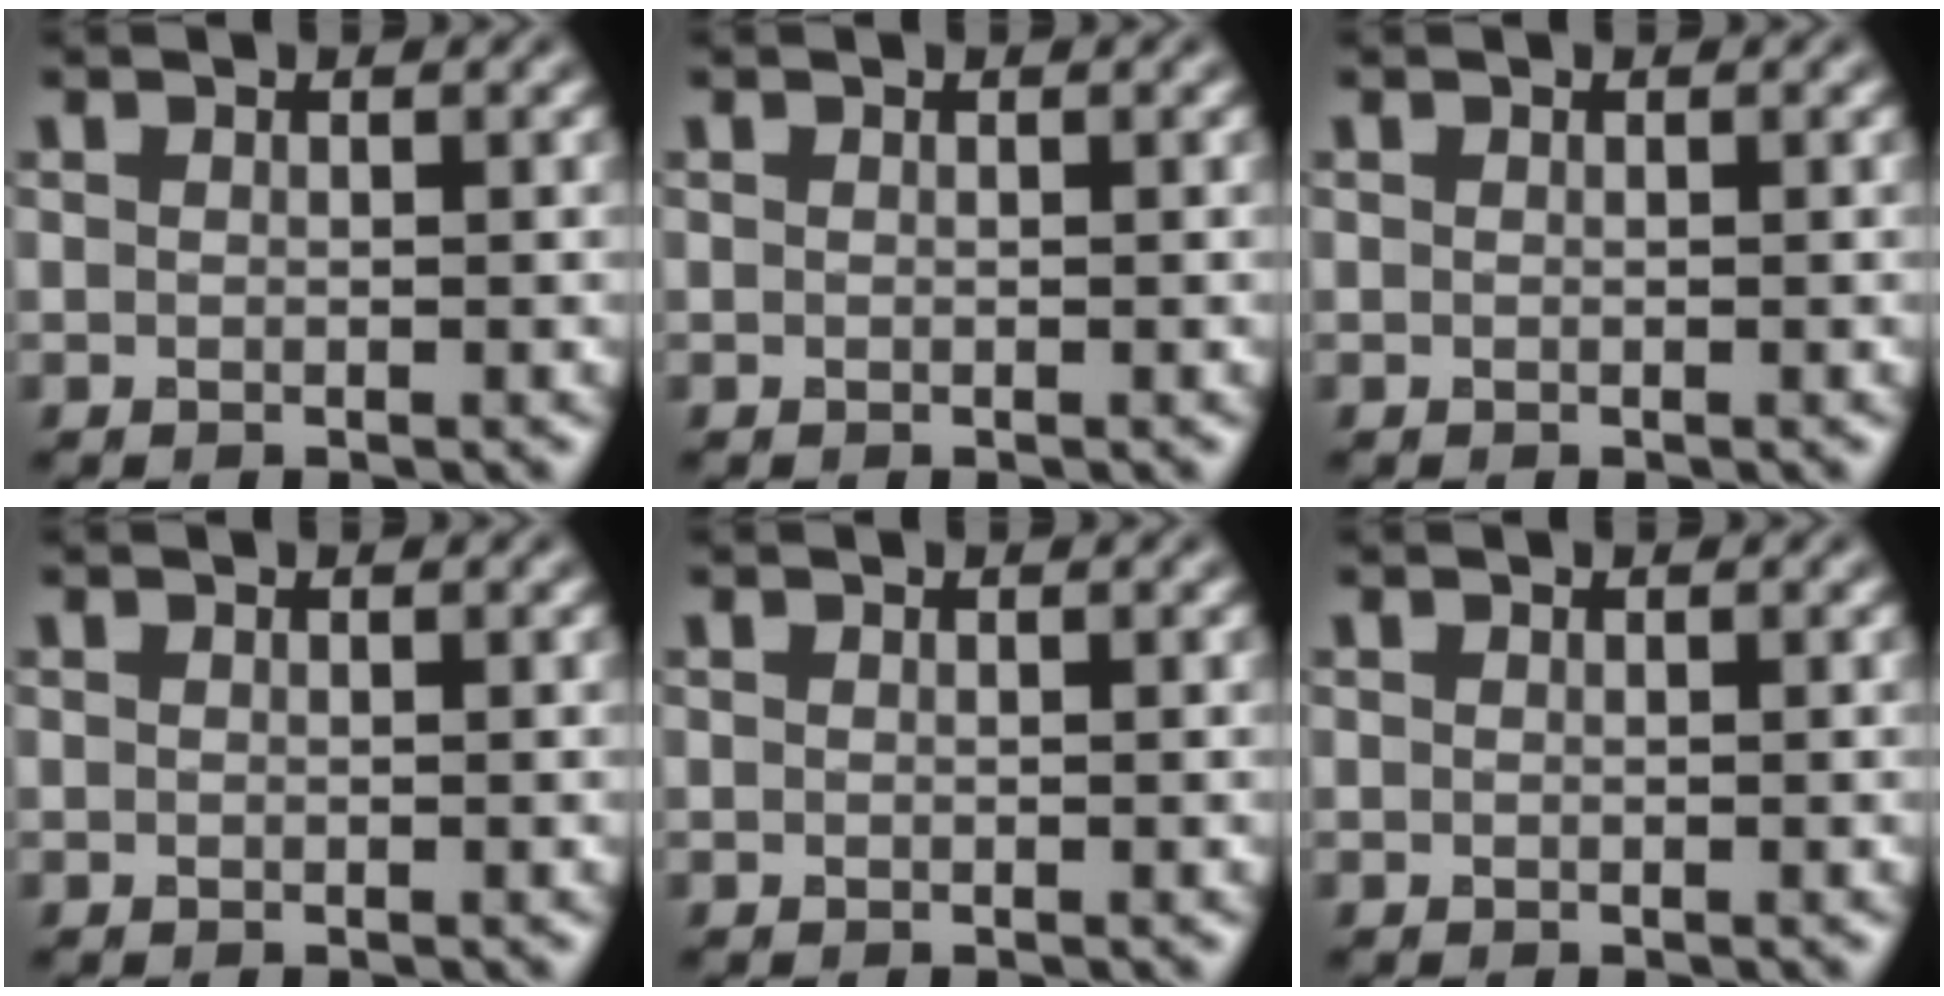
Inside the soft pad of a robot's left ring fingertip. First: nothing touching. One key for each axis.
{"total": 0.0}
{"total": 0.0}
{"total": 0.0}
{"total": 0.0}
{"total": 0.0}